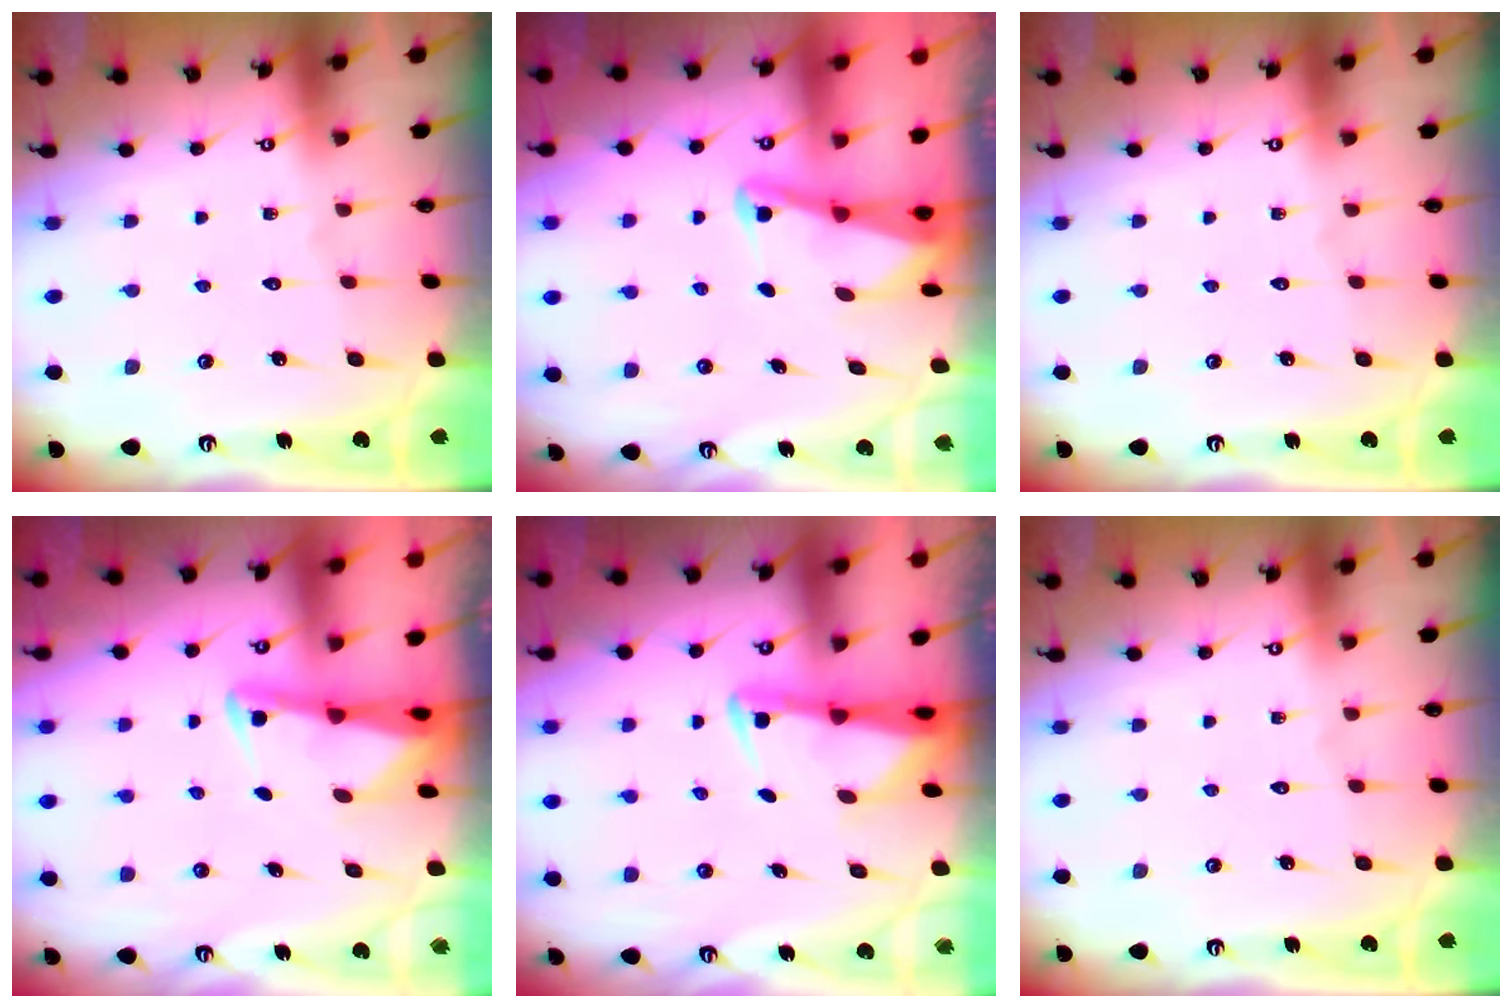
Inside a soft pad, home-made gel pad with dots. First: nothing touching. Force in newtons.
{"total": 2.0, "press": 2.0, "slide": 0.3}
{"total": 0.0}
{"total": 2.3, "press": 2.3, "slide": 0.3}
{"total": 2.9, "press": 2.9, "slide": 0.6}
{"total": 0.0}